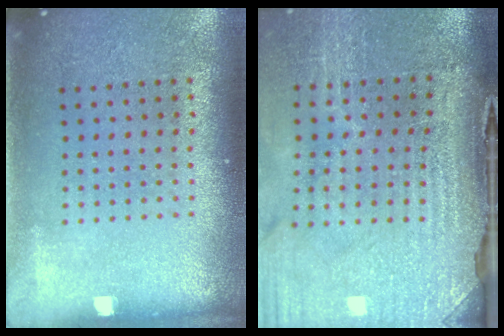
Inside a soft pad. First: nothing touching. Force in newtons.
{"total": 4.6, "press": 3.9, "slide": 2.3}